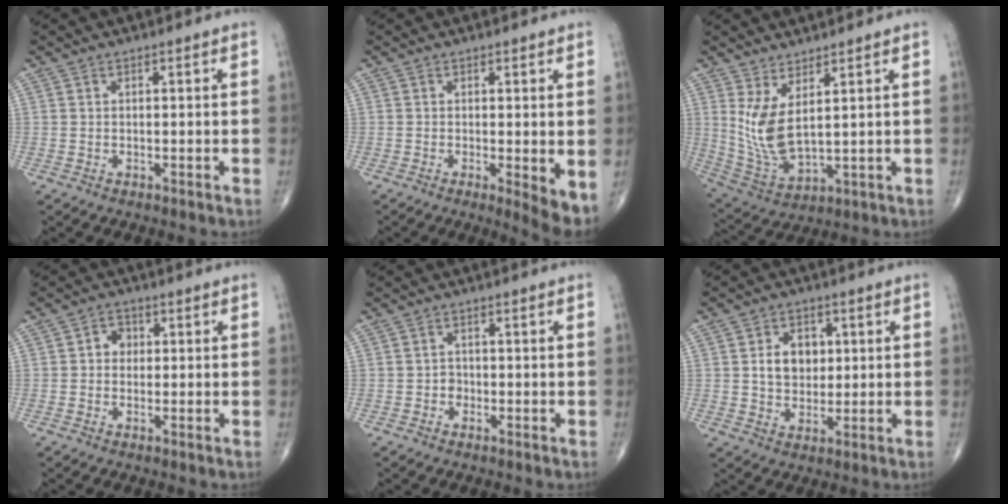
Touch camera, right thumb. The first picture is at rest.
{"total": 4.4, "force": [-0.5, 1.0, 4.3], "torque": [-0.066, -0.014, -0.011]}
{"total": 9.4, "force": [3.0, 3.6, 8.2], "torque": [-0.172, -0.036, 0.077]}
{"total": 3.1, "force": [0.3, 2.7, 1.6], "torque": [-0.004, 0.009, -0.002]}
{"total": 1.6, "force": [-0.6, 1.4, 0.5], "torque": [0.002, 0.007, -0.014]}
{"total": 7.3, "force": [1.3, 5.5, 4.6], "torque": [-0.046, -0.005, 0.022]}